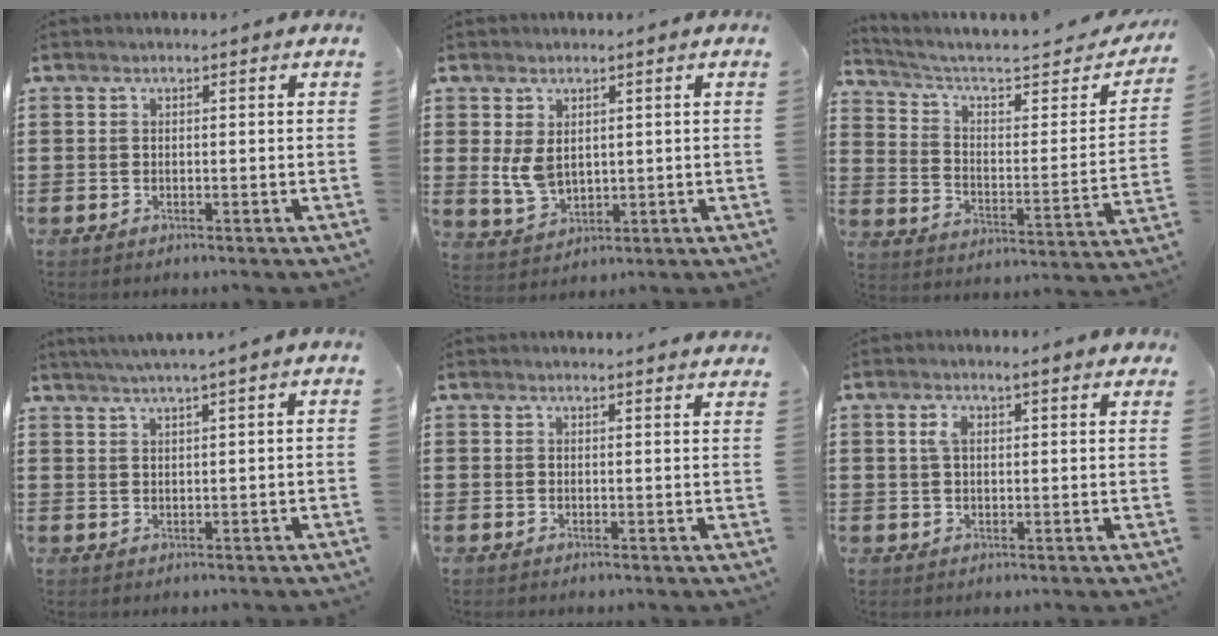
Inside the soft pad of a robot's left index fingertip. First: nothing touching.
{"total": 4.5, "force": [1.1, 3.1, 3.1], "torque": [-0.080, 0.003, 0.017]}
{"total": 5.0, "force": [3.9, 1.4, 2.9], "torque": [-0.073, -0.035, 0.058]}
{"total": 1.9, "force": [1.3, -0.6, 1.3], "torque": [-0.023, -0.001, 0.024]}
{"total": 1.5, "force": [1.4, -0.1, 0.2], "torque": [-0.006, 0.000, 0.028]}
{"total": 3.4, "force": [1.7, 1.1, 2.8], "torque": [-0.059, 0.008, 0.027]}